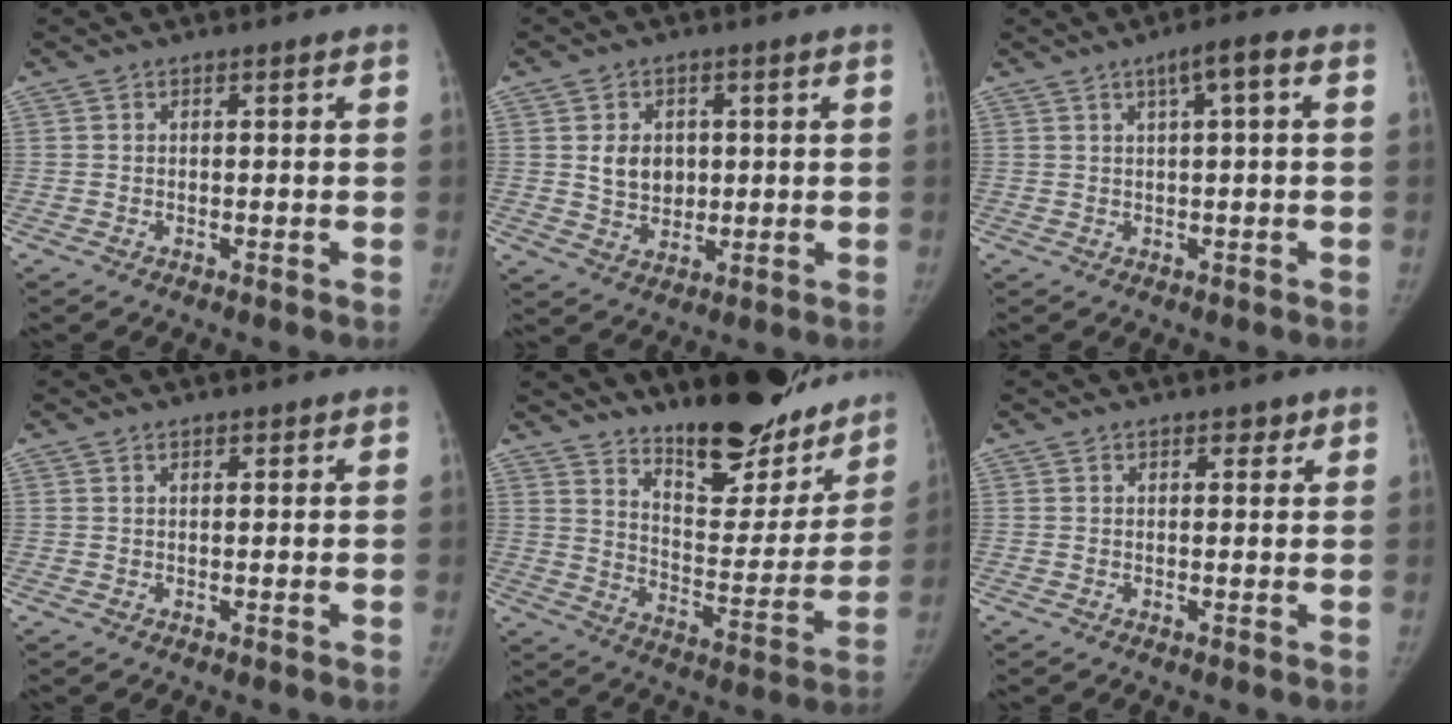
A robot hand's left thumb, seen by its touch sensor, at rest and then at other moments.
{"total": 6.6, "force": [1.1, 5.2, 3.9], "torque": [-0.037, -0.009, 0.028]}
{"total": 4.6, "force": [1.5, 0.6, 4.3], "torque": [-0.071, 0.013, 0.023]}
{"total": 0.9, "force": [0.6, 0.4, 0.5], "torque": [-0.005, -0.002, 0.009]}
{"total": 22.1, "force": [17.7, 7.5, 10.8], "torque": [-0.102, -0.124, 0.257]}
{"total": 1.6, "force": [1.1, 0.9, 0.8], "torque": [0.002, -0.004, 0.011]}